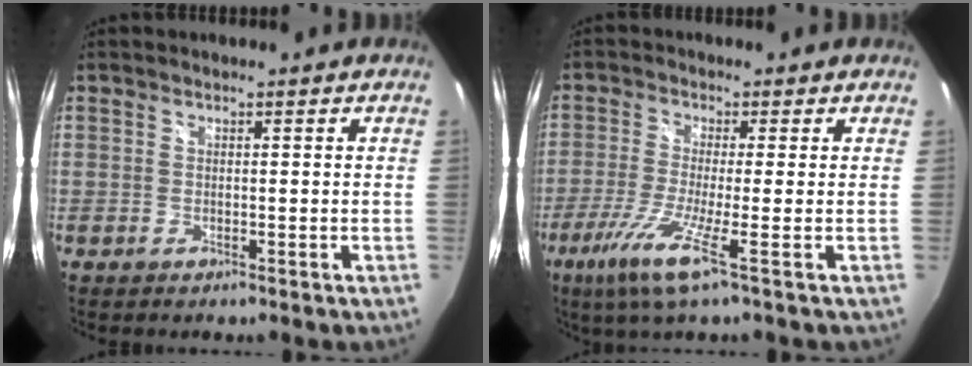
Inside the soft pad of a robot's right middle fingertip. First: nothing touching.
{"total": 7.9, "force": [-3.9, -0.7, 6.8], "torque": [-0.169, -0.019, -0.079]}